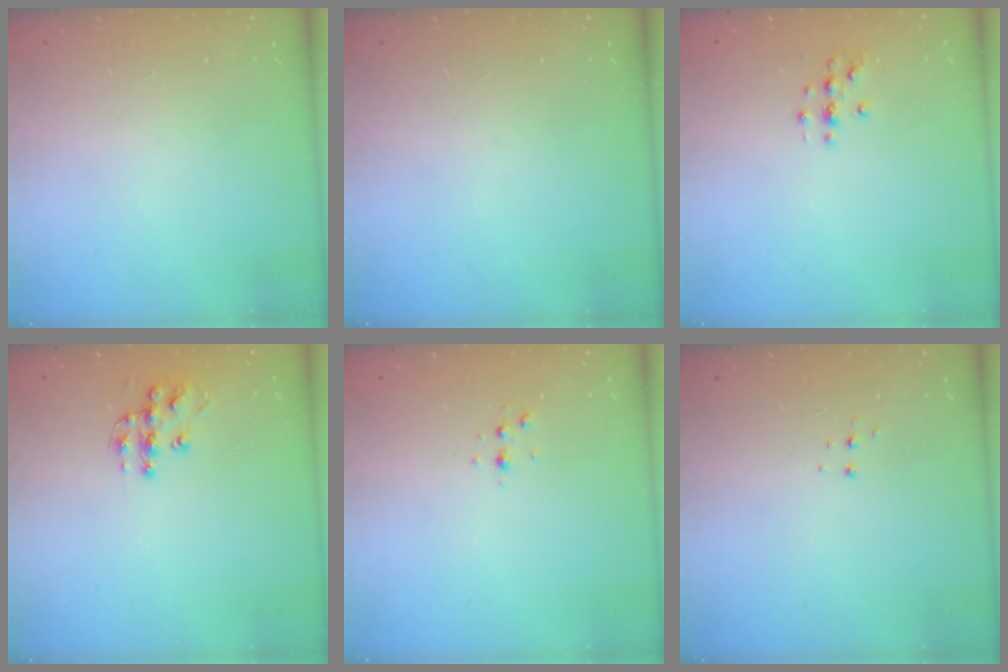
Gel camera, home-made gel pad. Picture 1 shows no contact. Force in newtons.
{"total": 0.0}
{"total": 2.0, "press": 2.0, "slide": 0.2}
{"total": 10.7, "press": 10.7, "slide": 0.6}
{"total": 3.7, "press": 3.2, "slide": 1.7}
{"total": 3.8, "press": 3.8, "slide": 0.3}